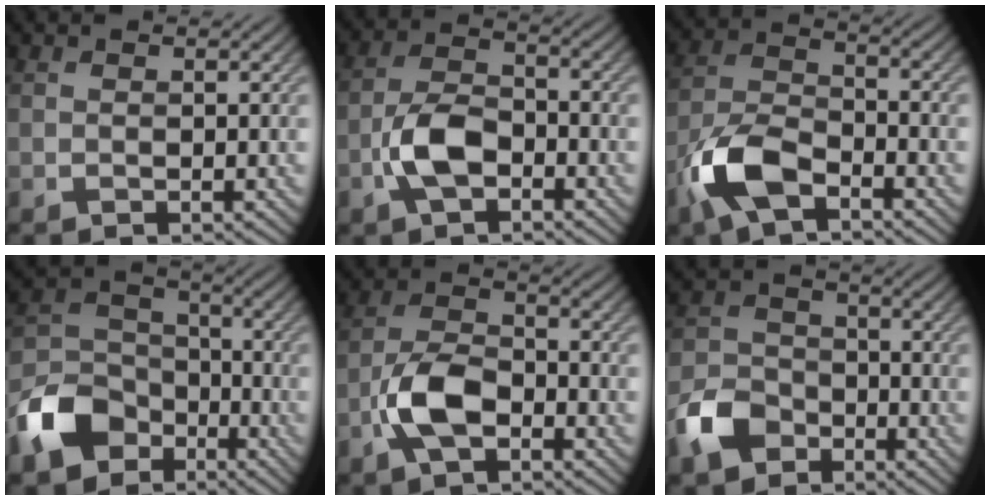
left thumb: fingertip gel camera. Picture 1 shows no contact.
{"total": 6.5, "force": [-2.8, 3.4, 4.7], "torque": [-0.100, 0.004, -0.065]}
{"total": 8.8, "force": [-5.2, 4.0, 5.9], "torque": [-0.132, -0.002, -0.119]}
{"total": 10.9, "force": [-6.1, 7.5, 5.1], "torque": [-0.128, -0.019, -0.136]}
{"total": 7.2, "force": [-3.3, 3.6, 5.3], "torque": [-0.111, 0.004, -0.078]}
{"total": 7.4, "force": [-4.3, 5.0, 3.3], "torque": [-0.086, -0.003, -0.102]}